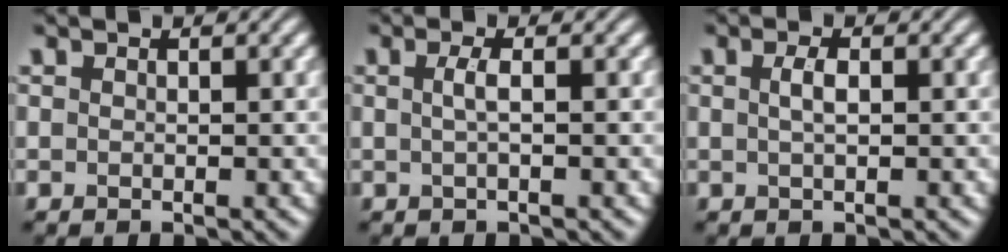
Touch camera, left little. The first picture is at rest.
{"total": 1.4, "force": [0.1, 0.3, 1.3], "torque": [-0.028, 0.004, 0.001]}
{"total": 1.4, "force": [0.2, 0.4, 1.3], "torque": [-0.027, 0.004, 0.004]}